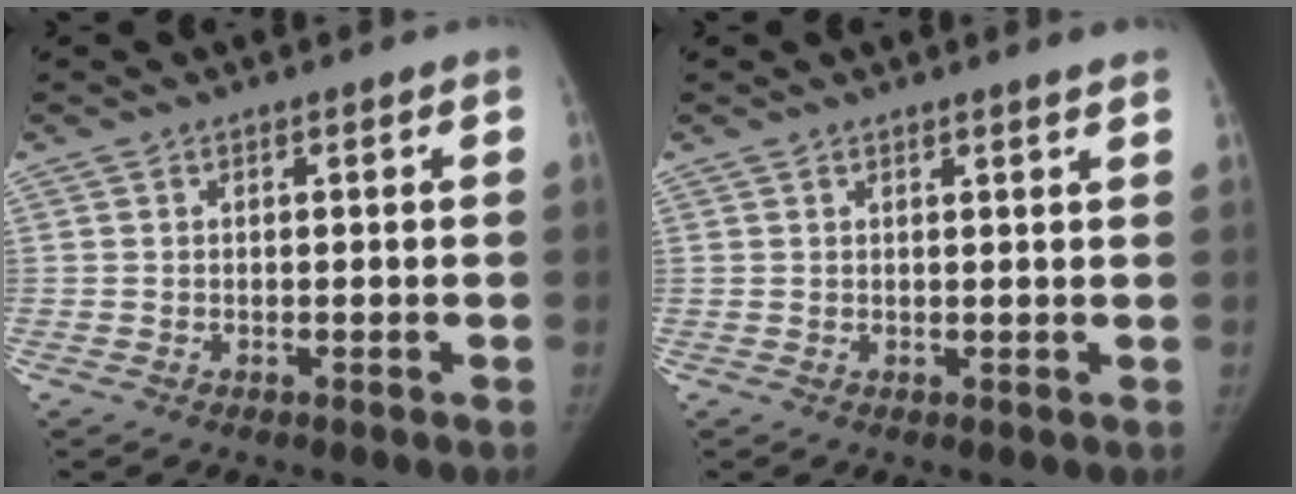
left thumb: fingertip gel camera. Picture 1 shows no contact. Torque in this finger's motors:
{"motor_torque": [0.11, 0.01, -0.22, 0.38, -0.03]}